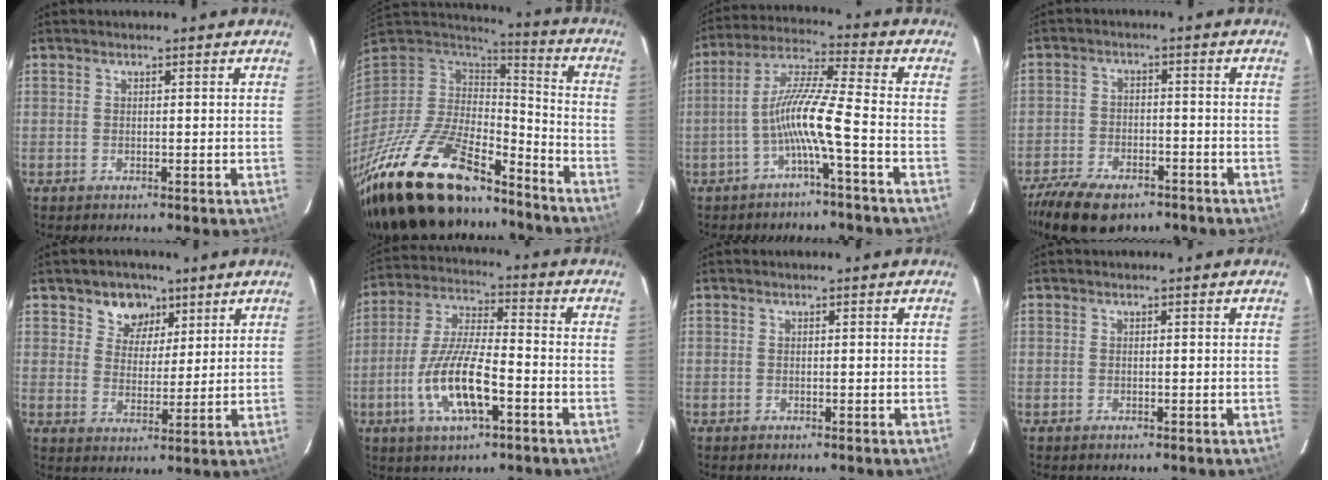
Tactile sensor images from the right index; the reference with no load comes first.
{"total": 30.9, "force": [-21.7, 11.3, 18.9], "torque": [-0.373, -0.037, -0.358]}
{"total": 8.8, "force": [-3.6, -0.8, 8.0], "torque": [-0.173, 0.014, -0.070]}
{"total": 13.8, "force": [-10.1, 6.4, 6.9], "torque": [-0.169, -0.020, -0.171]}
{"total": 6.6, "force": [3.9, 5.1, 1.6], "torque": [-0.023, 0.007, 0.068]}
{"total": 13.3, "force": [-4.9, 3.9, 11.7], "torque": [-0.245, -0.005, -0.091]}
{"total": 0.0}
{"total": 0.0}